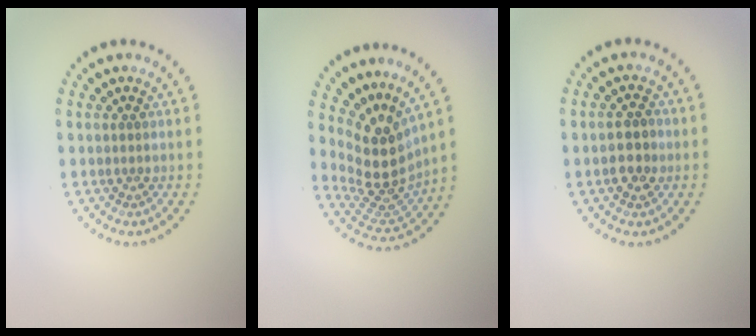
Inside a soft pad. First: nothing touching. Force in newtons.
{"total": 5.0, "press": 3.7, "slide": 3.4}
{"total": 2.5, "press": 2.5, "slide": 0.2}